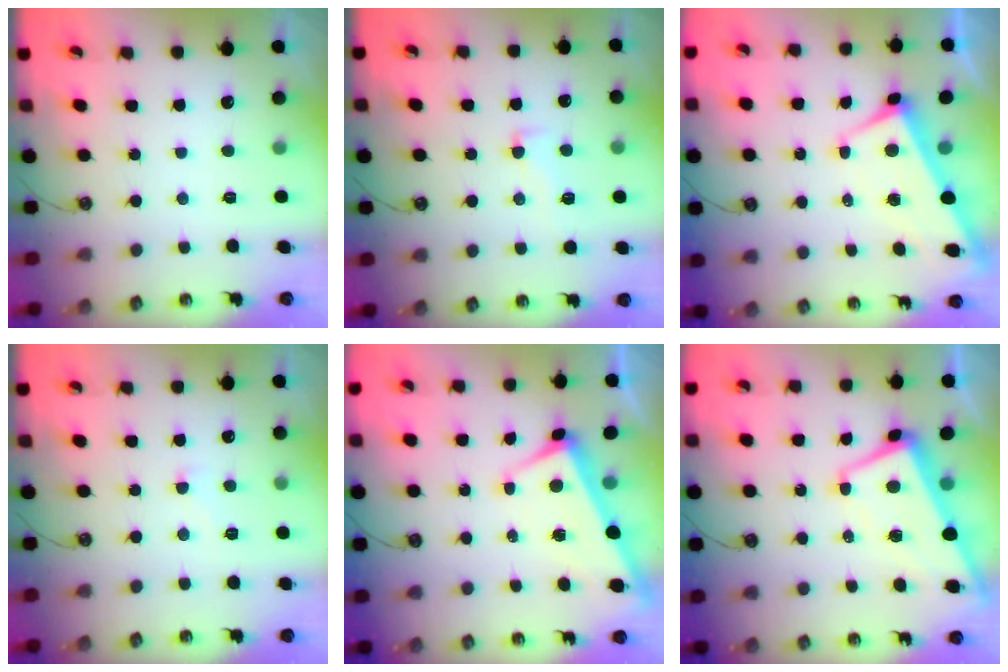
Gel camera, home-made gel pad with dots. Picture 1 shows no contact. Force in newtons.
{"total": 1.5, "press": 0.7, "slide": 1.3}
{"total": 2.5, "press": 2.3, "slide": 0.9}
{"total": 4.2, "press": 4.2, "slide": 0.5}
{"total": 1.0, "press": 0.8, "slide": 0.5}
{"total": 1.6, "press": 1.2, "slide": 1.1}